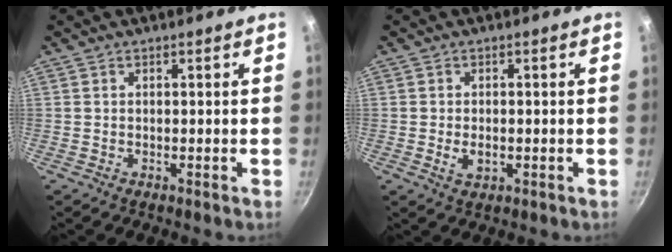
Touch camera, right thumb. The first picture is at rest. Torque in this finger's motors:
{"motor_torque": [0.25, 0.25, 0.36, -0.22, -0.01]}